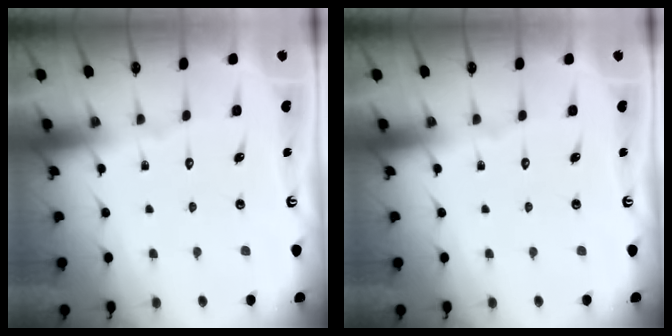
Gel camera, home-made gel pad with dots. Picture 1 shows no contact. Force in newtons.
{"total": 0.0}